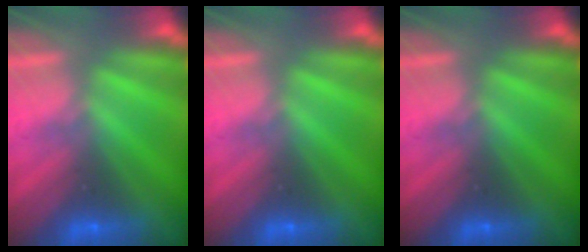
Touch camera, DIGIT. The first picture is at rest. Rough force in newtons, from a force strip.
{"total": 0.0}
{"total": 0.0}